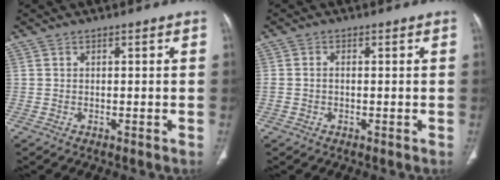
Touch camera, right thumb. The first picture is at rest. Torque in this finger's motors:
{"motor_torque": [0.21, -0.23, -0.25, 0.08, -0.05]}